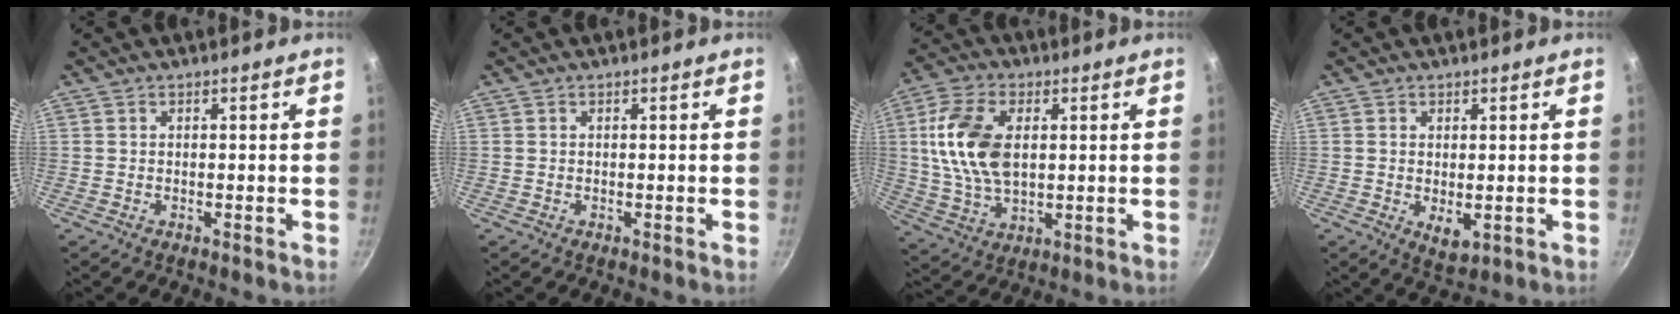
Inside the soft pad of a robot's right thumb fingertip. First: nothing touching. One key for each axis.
{"total": 0.0}
{"total": 14.4, "fx": 2.4, "fy": 8.6, "fz": 11.3, "tx": -0.208, "ty": -0.003, "tz": 0.046}
{"total": 3.8, "fx": -0.3, "fy": 2.2, "fz": 3.1, "tx": -0.051, "ty": -0.015, "tz": 0.001}